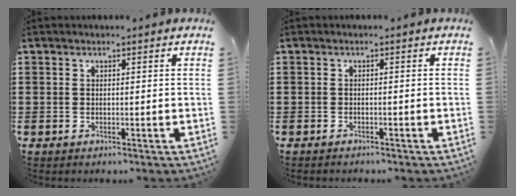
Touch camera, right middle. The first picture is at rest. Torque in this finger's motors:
{"motor_torque": [-0.30, 0.21, -0.13, -0.01]}